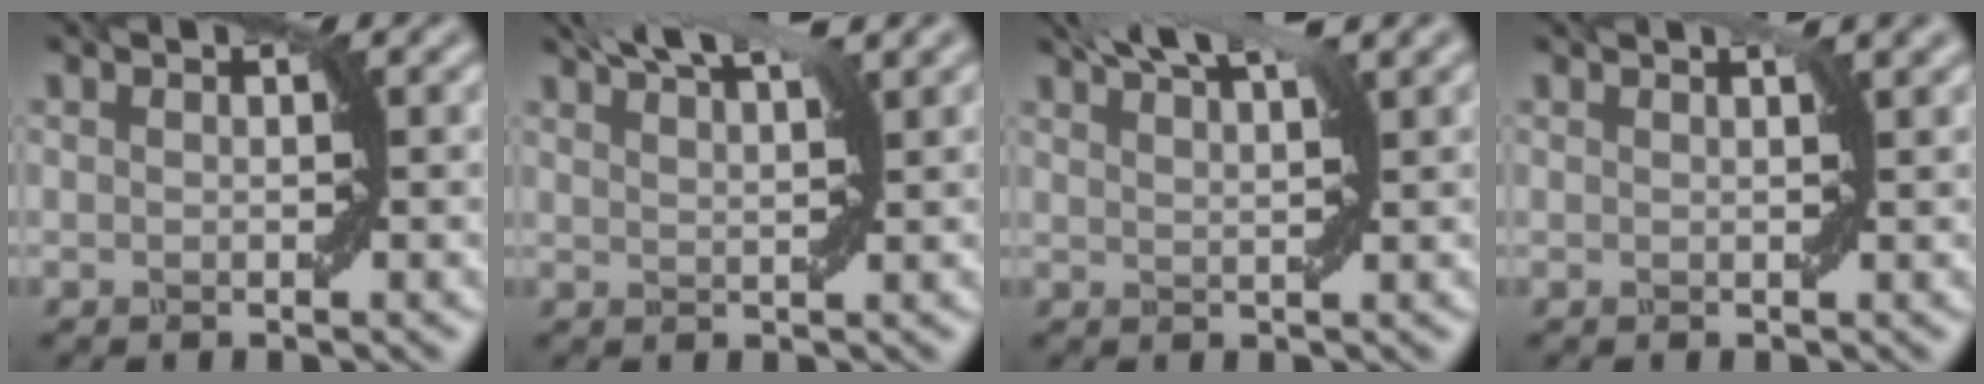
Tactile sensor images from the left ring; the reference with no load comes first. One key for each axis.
{"total": 5.7, "fx": 4.1, "fy": 1.4, "fz": 3.7, "tx": -0.045, "ty": 0.027, "tz": 0.038}
{"total": 5.8, "fx": 4.1, "fy": 1.4, "fz": 3.8, "tx": -0.049, "ty": 0.028, "tz": 0.040}
{"total": 1.9, "fx": 1.2, "fy": 0.6, "fz": 1.4, "tx": -0.015, "ty": 0.008, "tz": 0.007}